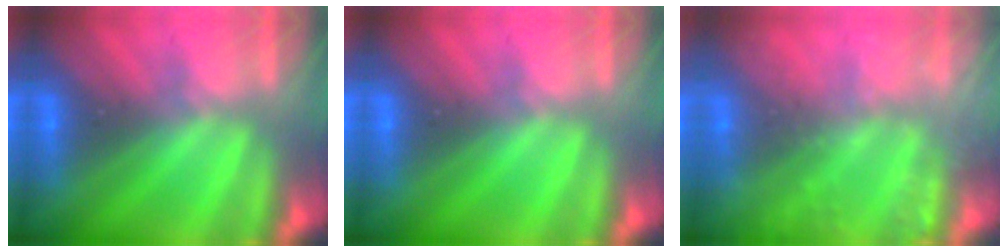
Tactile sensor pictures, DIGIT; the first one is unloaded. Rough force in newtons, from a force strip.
{"total": 0.0}
{"total": 6.4}